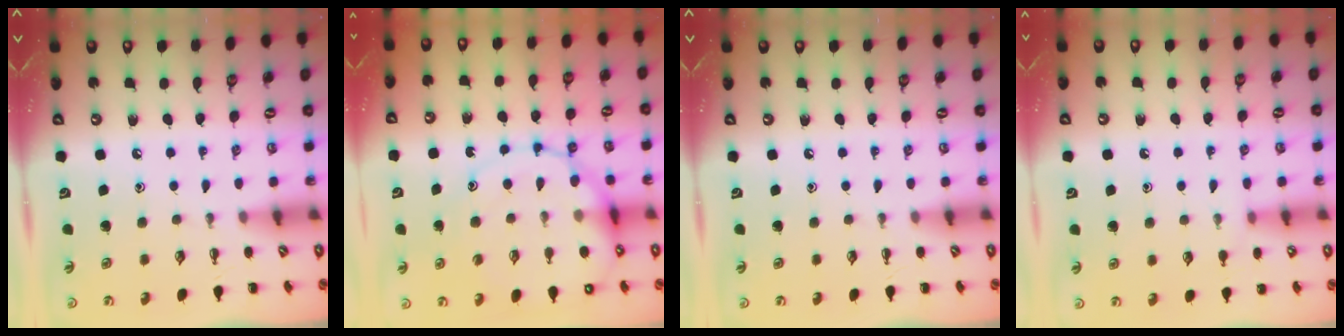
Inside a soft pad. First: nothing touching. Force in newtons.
{"total": 16.6, "press": 16.4, "slide": 2.5}
{"total": 0.0}
{"total": 4.4, "press": 4.2, "slide": 1.5}